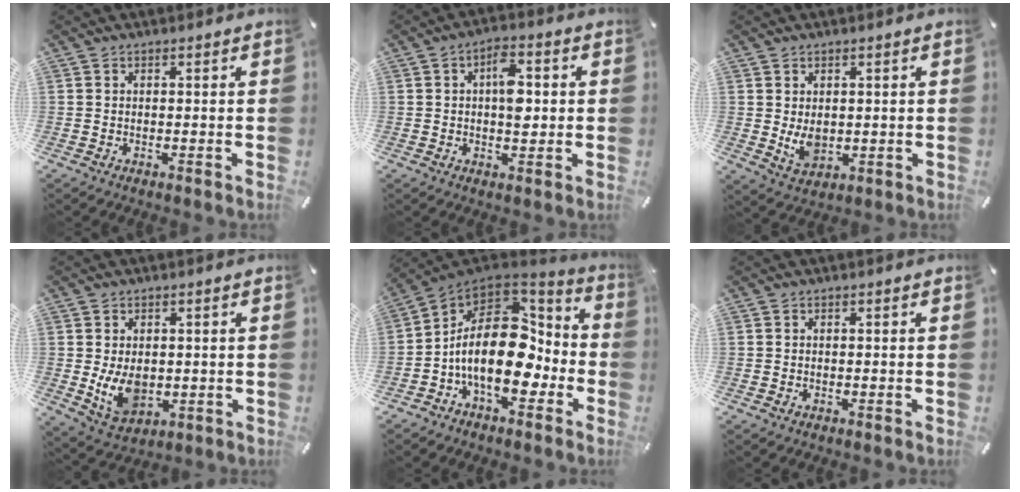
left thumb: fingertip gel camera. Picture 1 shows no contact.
{"total": 7.4, "force": [0.8, 4.2, 6.1], "torque": [-0.084, -0.004, 0.005]}
{"total": 5.2, "force": [0.3, 3.9, 3.4], "torque": [-0.059, -0.006, 0.006]}
{"total": 8.2, "force": [-0.3, 6.1, 5.6], "torque": [-0.105, -0.005, -0.006]}
{"total": 19.7, "force": [-3.1, 12.0, 15.3], "torque": [-0.268, -0.013, -0.050]}
{"total": 0.0}